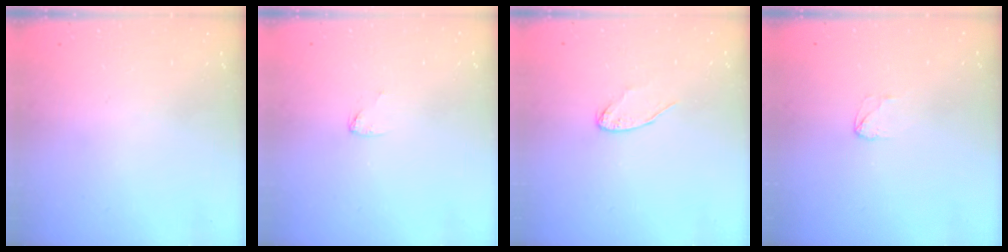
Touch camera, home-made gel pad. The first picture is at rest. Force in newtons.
{"total": 3.1, "press": 3.1, "slide": 0.2}
{"total": 4.7, "press": 4.7, "slide": 0.4}
{"total": 2.5, "press": 2.5, "slide": 0.2}